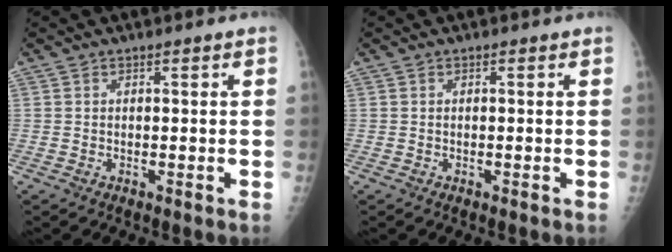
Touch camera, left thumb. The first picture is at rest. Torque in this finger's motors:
{"motor_torque": [0.00, 0.00, -0.01, -0.01, 0.00]}